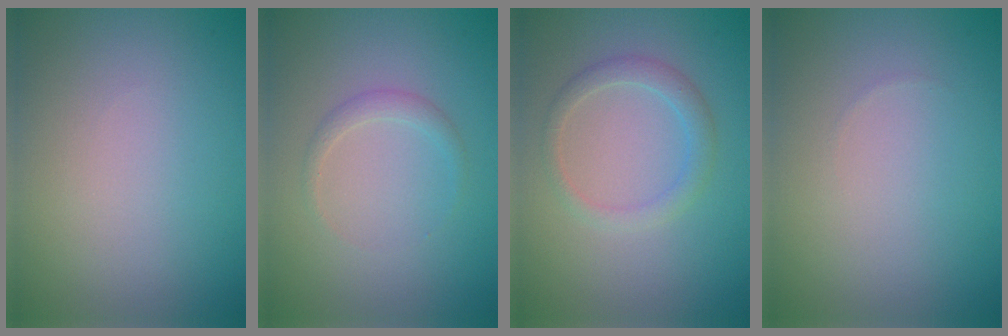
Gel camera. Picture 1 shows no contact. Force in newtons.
{"total": 1.2, "press": 1.2, "slide": 0.1}
{"total": 2.0, "press": 2.0, "slide": 0.3}
{"total": 0.0}